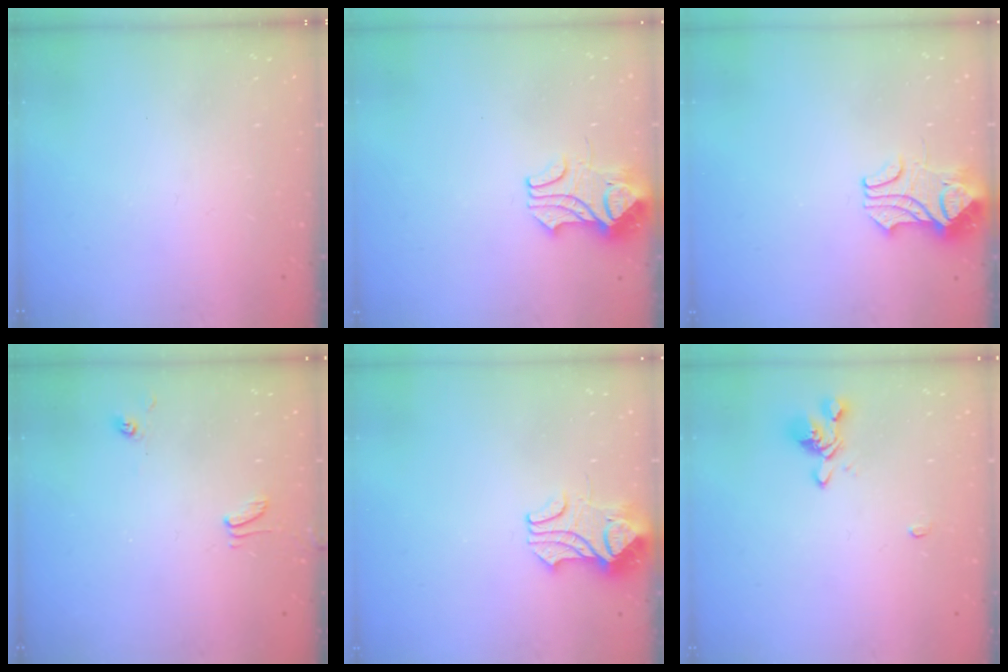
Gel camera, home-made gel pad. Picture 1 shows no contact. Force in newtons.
{"total": 2.1, "press": 1.9, "slide": 0.9}
{"total": 2.2, "press": 2.0, "slide": 0.8}
{"total": 0.8, "press": 0.6, "slide": 0.4}
{"total": 2.2, "press": 2.0, "slide": 0.8}
{"total": 3.5, "press": 3.3, "slide": 1.3}